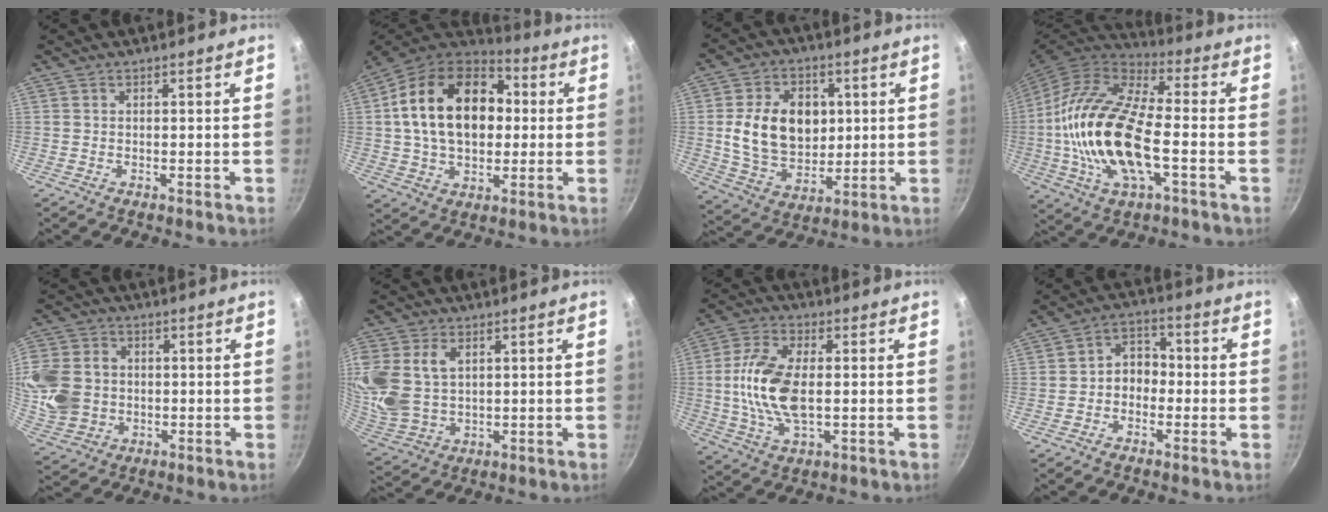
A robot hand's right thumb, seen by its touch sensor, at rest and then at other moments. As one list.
[{"total": 22.8, "force": [3.0, 15.6, 16.4], "torque": [-0.253, 0.030, 0.040]}, {"total": 16.0, "force": [2.1, 11.7, 10.7], "torque": [-0.156, -0.005, 0.042]}, {"total": 22.1, "force": [-2.8, 9.6, 19.7], "torque": [-0.380, 0.023, -0.065]}, {"total": 15.6, "force": [0.2, 13.1, 8.5], "torque": [-0.174, 0.006, 0.008]}, {"total": 16.3, "force": [4.0, 11.8, 10.5], "torque": [-0.239, -0.005, 0.089]}, {"total": 12.9, "force": [0.0, 6.7, 11.1], "torque": [-0.223, 0.011, -0.006]}, {"total": 6.0, "force": [-1.2, 4.7, 3.6], "torque": [-0.020, 0.028, -0.033]}]